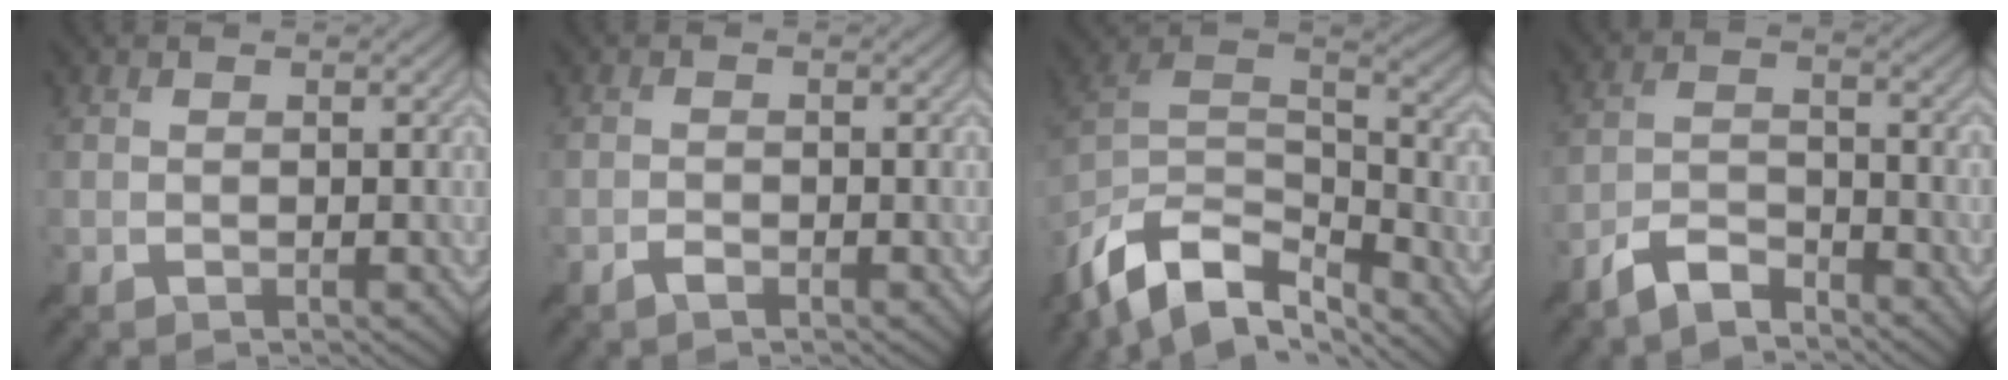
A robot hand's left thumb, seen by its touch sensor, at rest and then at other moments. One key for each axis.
{"total": 1.0, "fx": -0.8, "fy": 0.3, "fz": 0.5, "tx": -0.008, "ty": 0.001, "tz": -0.017}
{"total": 14.3, "fx": -10.5, "fy": 6.3, "fz": 7.4, "tx": -0.197, "ty": -0.009, "tz": -0.181}
{"total": 5.0, "fx": -4.2, "fy": 1.3, "fz": 2.3, "tx": -0.047, "ty": 0.000, "tz": -0.091}